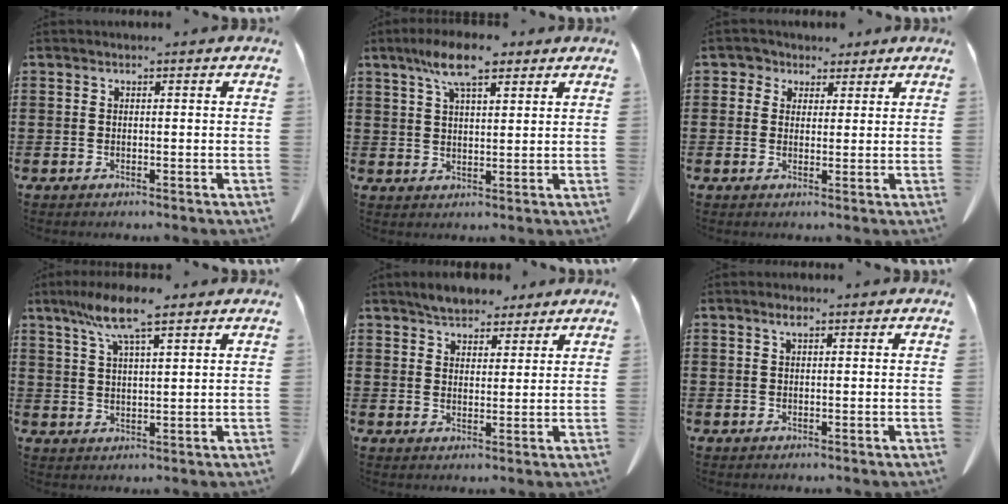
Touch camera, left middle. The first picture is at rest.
{"total": 8.4, "force": [5.6, 2.1, 5.8], "torque": [-0.125, -0.001, 0.102]}
{"total": 2.8, "force": [2.0, 2.0, 0.3], "torque": [-0.019, 0.011, 0.038]}
{"total": 8.2, "force": [5.4, 1.1, 6.0], "torque": [-0.129, -0.002, 0.097]}
{"total": 4.6, "force": [4.3, 1.5, 0.8], "torque": [-0.029, -0.005, 0.083]}
{"total": 1.2, "force": [0.7, 0.3, 1.0], "torque": [-0.021, 0.001, 0.013]}